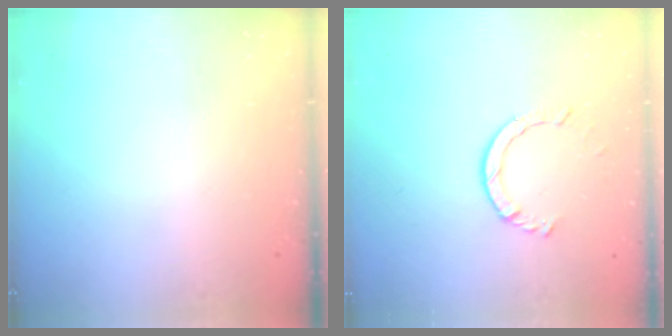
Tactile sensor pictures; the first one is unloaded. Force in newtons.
{"total": 3.2, "press": 3.2, "slide": 0.3}